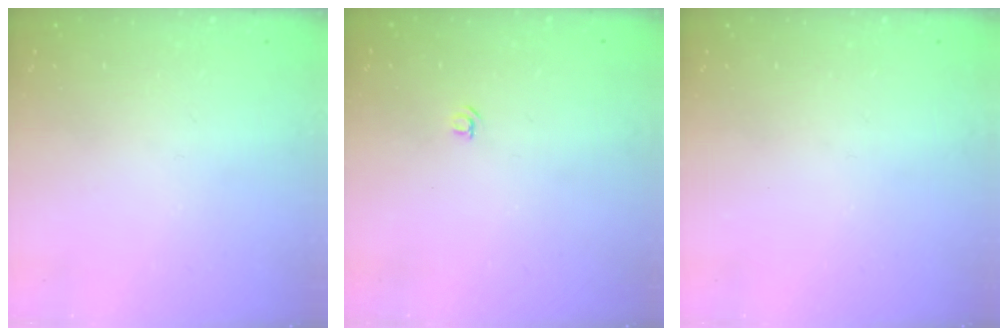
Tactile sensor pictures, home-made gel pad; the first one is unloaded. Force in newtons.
{"total": 3.2, "press": 3.2, "slide": 0.3}
{"total": 0.0}